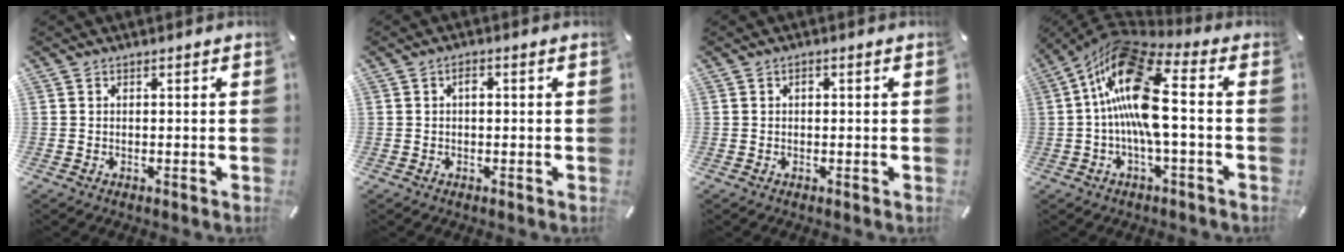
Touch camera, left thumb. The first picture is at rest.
{"total": 1.8, "force": [0.1, 1.1, 1.4], "torque": [-0.029, 0.005, -0.001]}
{"total": 1.1, "force": [0.1, 0.8, 0.7], "torque": [-0.006, 0.002, -0.002]}
{"total": 18.5, "force": [0.1, 7.6, 16.9], "torque": [-0.323, 0.002, 0.005]}